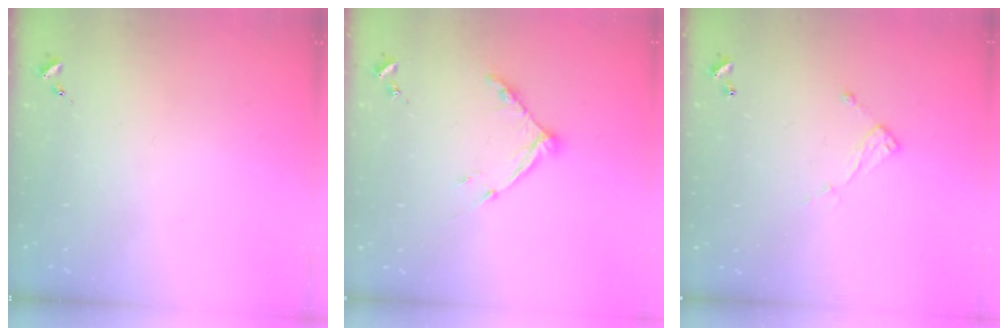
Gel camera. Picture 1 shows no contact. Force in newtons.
{"total": 9.0, "press": 9.0, "slide": 0.7}
{"total": 7.1, "press": 7.1, "slide": 0.3}